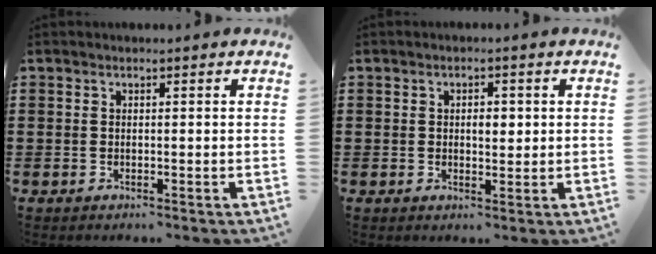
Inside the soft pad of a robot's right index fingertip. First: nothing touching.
{"total": 2.4, "force": [0.3, 1.2, 2.0], "torque": [-0.033, 0.004, 0.001]}